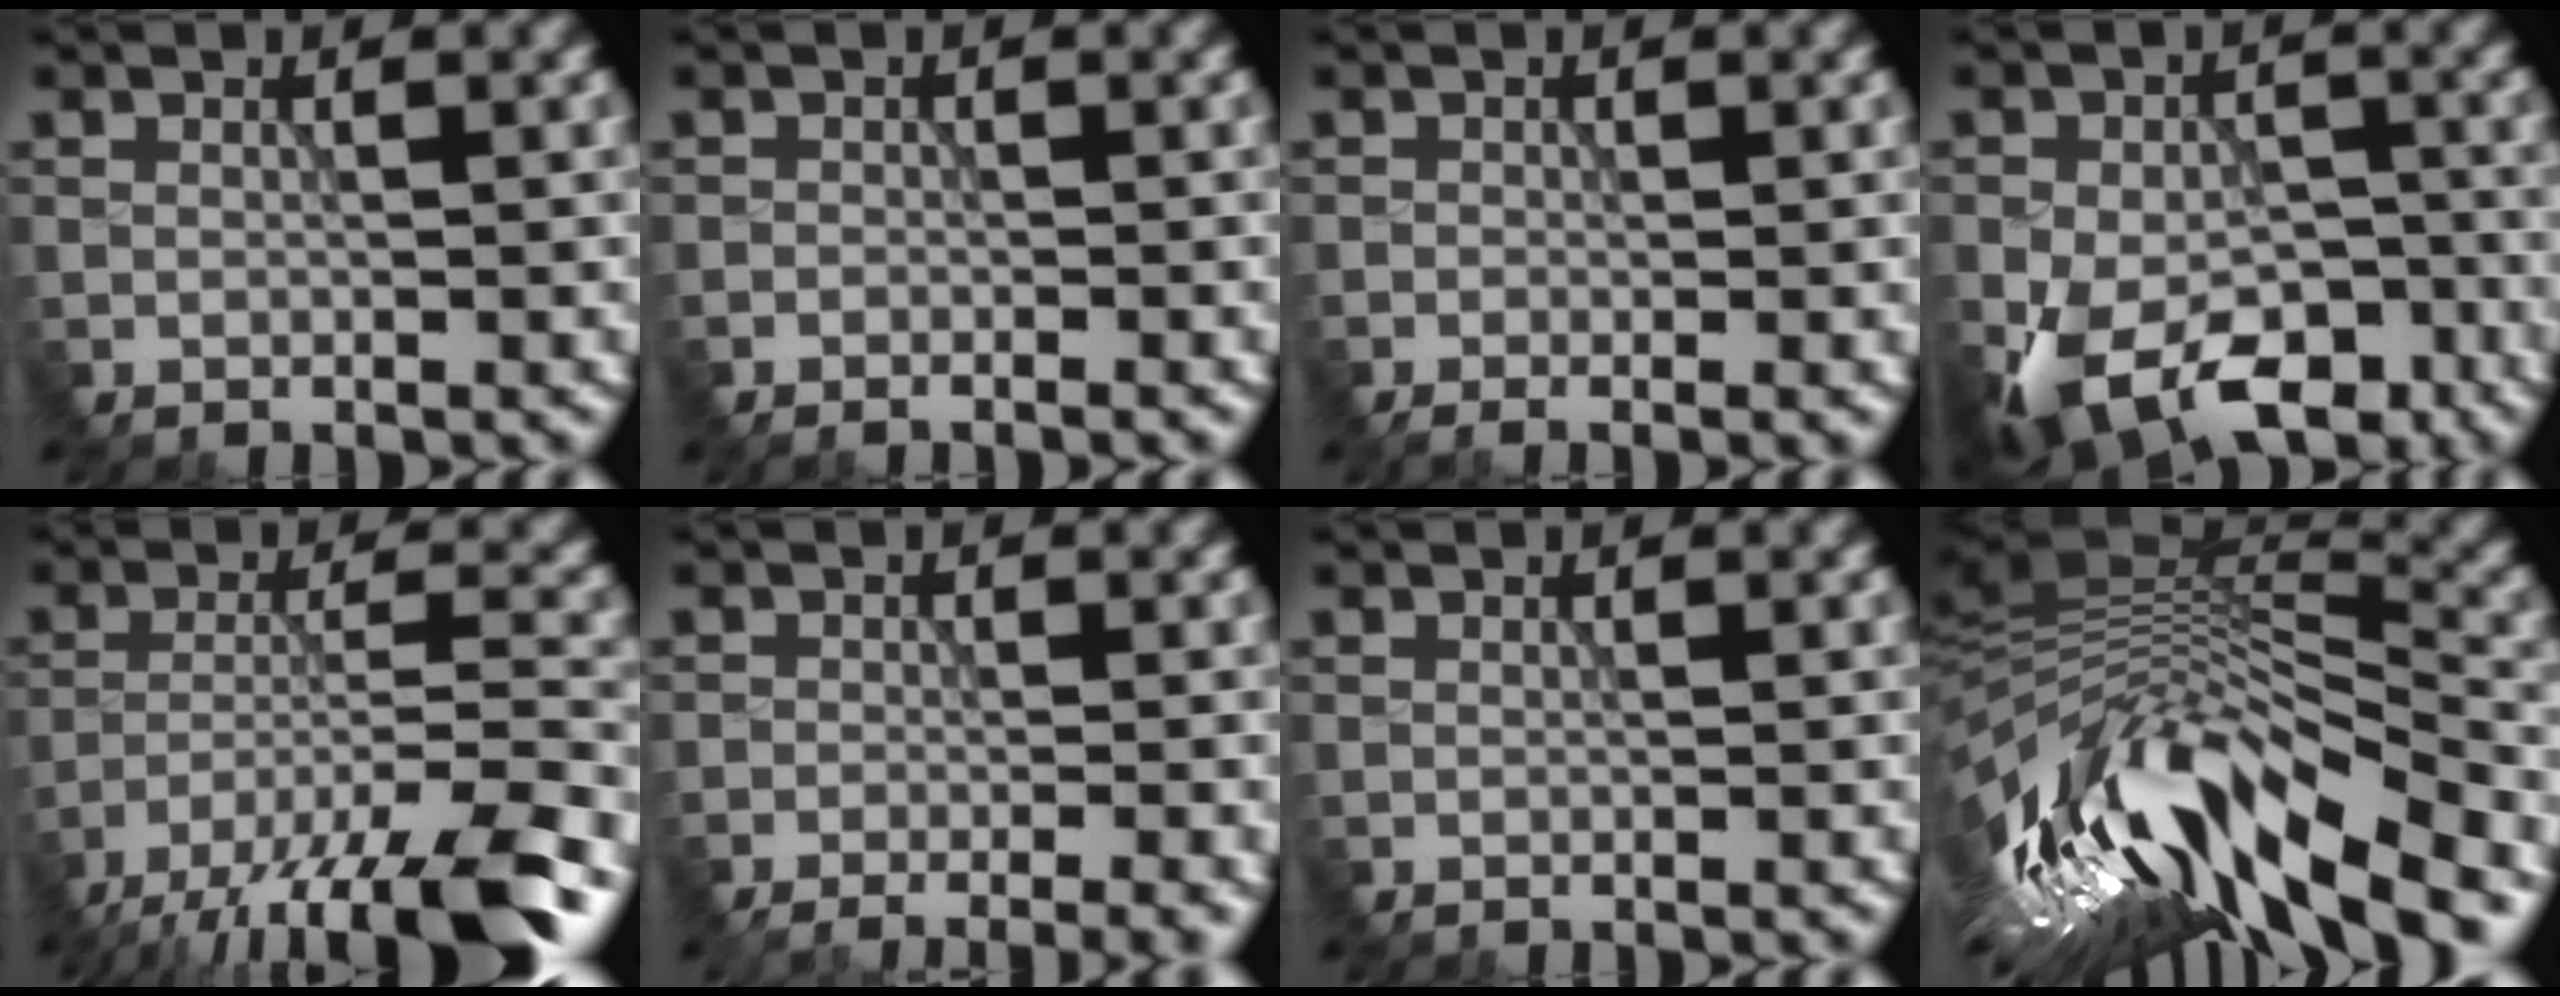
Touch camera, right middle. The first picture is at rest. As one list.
[{"total": 1.6, "force": [-1.5, -0.5, -0.3], "torque": [0.000, 0.003, -0.009]}, {"total": 1.6, "force": [-1.1, 0.2, 1.2], "torque": [-0.014, -0.001, -0.001]}, {"total": 10.6, "force": [-6.8, 5.4, 6.1], "torque": [-0.134, -0.032, -0.090]}, {"total": 14.2, "force": [-11.7, 2.2, 7.6], "torque": [-0.163, -0.020, -0.154]}, {"total": 5.7, "force": [-3.9, 1.5, 3.9], "torque": [-0.042, -0.005, -0.029]}, {"total": 0.0}, {"total": 13.2, "force": [-6.6, 4.4, 10.5], "torque": [-0.220, 0.017, -0.097]}]